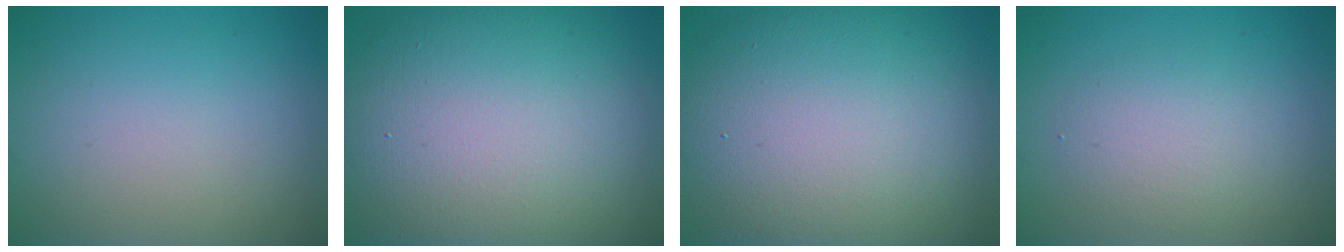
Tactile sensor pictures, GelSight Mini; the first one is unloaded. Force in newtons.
{"total": 15.1, "press": 15.1, "slide": 1.2}
{"total": 14.3, "press": 14.3, "slide": 0.9}
{"total": 2.5, "press": 2.5, "slide": 0.2}